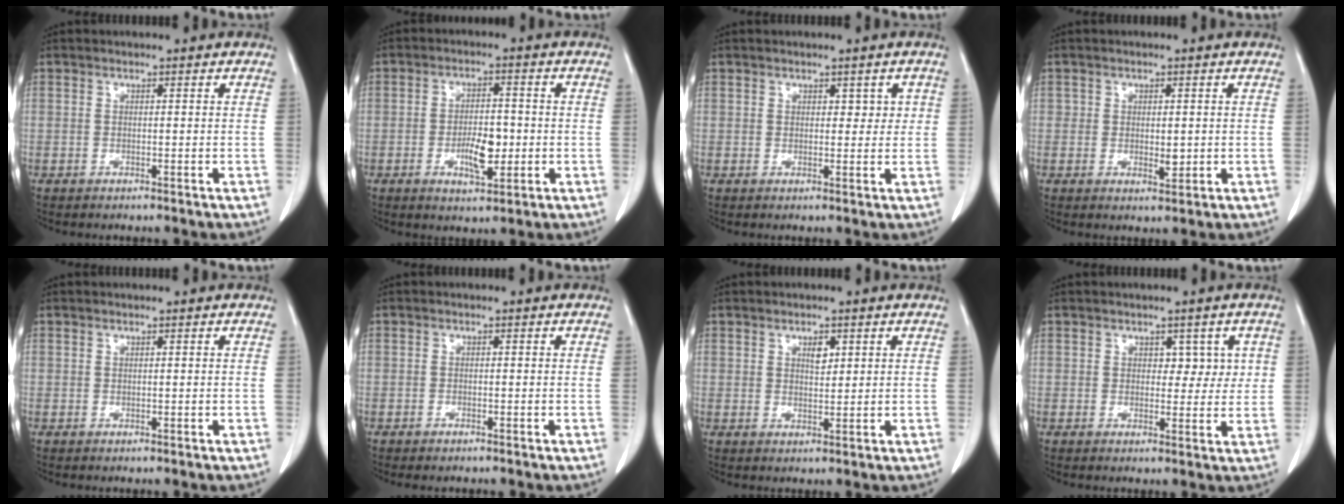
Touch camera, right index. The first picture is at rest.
{"total": 5.8, "force": [-1.4, 2.2, 5.2], "torque": [-0.091, -0.002, -0.020]}
{"total": 2.1, "force": [0.7, 1.4, 1.4], "torque": [-0.009, 0.003, 0.009]}
{"total": 2.2, "force": [-0.1, 1.3, 1.7], "torque": [-0.020, -0.003, 0.000]}
{"total": 0.0}
{"total": 1.0, "force": [-0.9, 0.2, 0.5], "torque": [-0.012, -0.002, -0.012]}
{"total": 2.2, "force": [1.0, 1.1, 1.6], "torque": [-0.025, -0.003, 0.018]}
{"total": 3.5, "force": [1.1, 2.3, 2.4], "torque": [-0.015, 0.004, 0.015]}